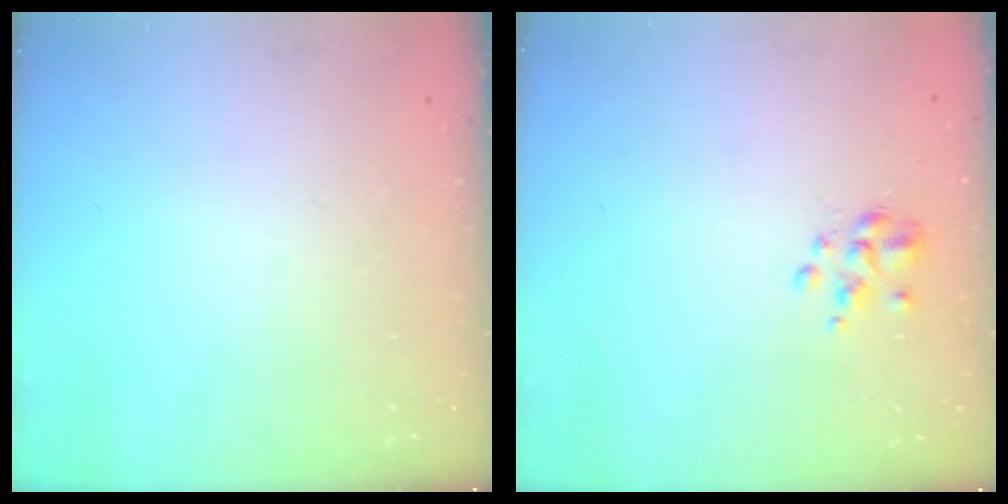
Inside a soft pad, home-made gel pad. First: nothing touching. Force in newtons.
{"total": 2.6, "press": 2.5, "slide": 0.8}